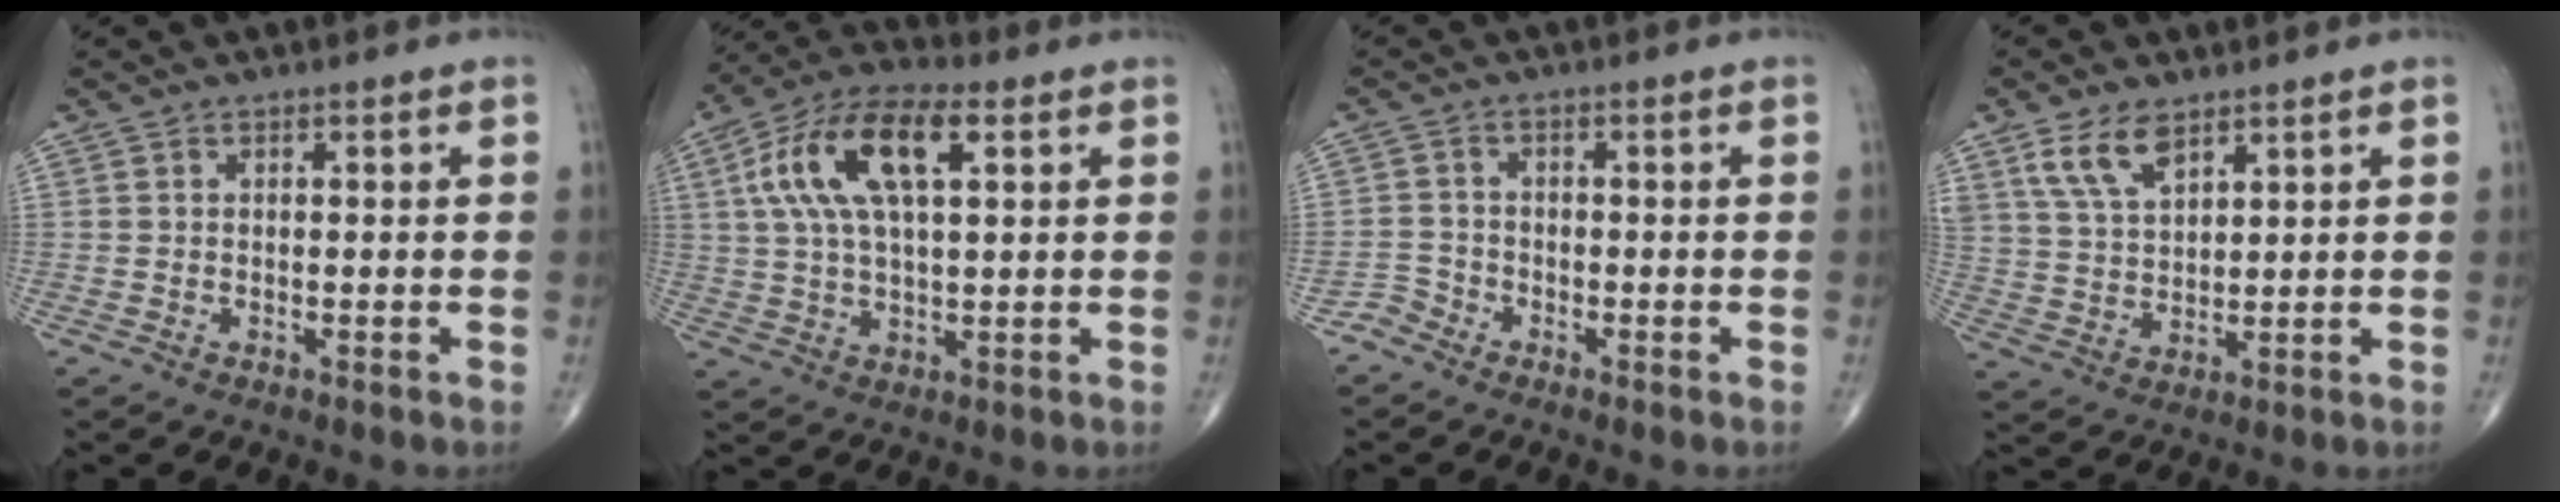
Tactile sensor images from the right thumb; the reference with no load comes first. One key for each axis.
{"total": 15.4, "fx": 4.7, "fy": 6.7, "fz": 13.0, "tx": -0.258, "ty": 0.019, "tz": 0.082}
{"total": 2.3, "fx": -2.0, "fy": 1.2, "fz": -0.2, "tx": 0.007, "ty": 0.001, "tz": -0.046}
{"total": 7.8, "fx": 4.9, "fy": 3.8, "fz": 4.8, "tx": -0.085, "ty": -0.019, "tz": 0.102}